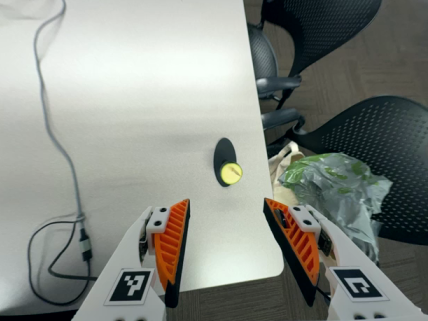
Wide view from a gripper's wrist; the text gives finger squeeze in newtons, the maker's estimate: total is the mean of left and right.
{"total": 0.0}